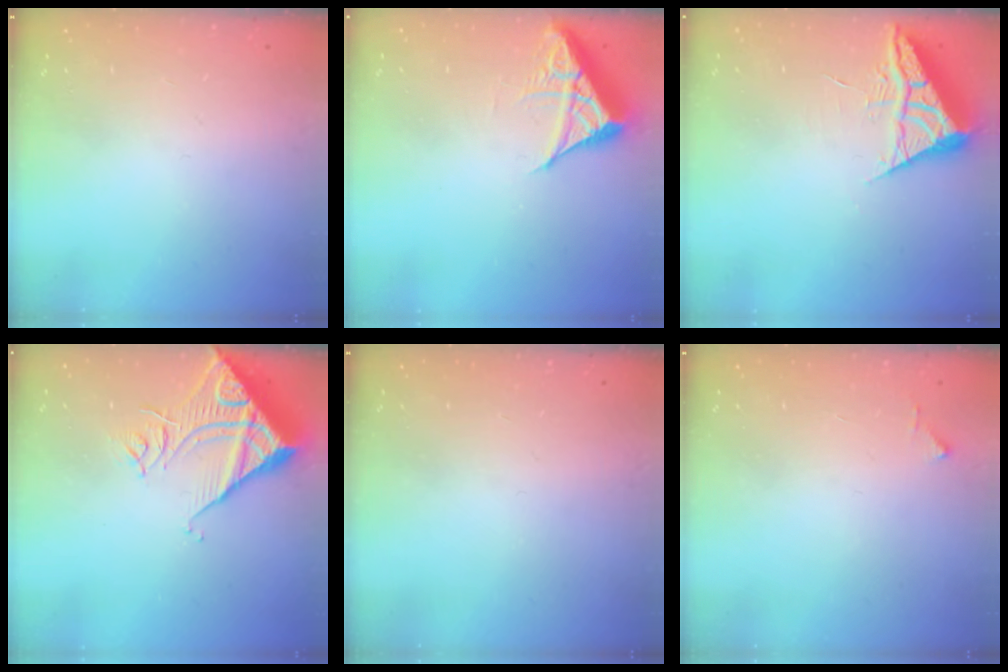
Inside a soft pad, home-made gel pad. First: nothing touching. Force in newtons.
{"total": 6.9, "press": 6.8, "slide": 0.6}
{"total": 6.3, "press": 6.3, "slide": 0.9}
{"total": 13.9, "press": 13.8, "slide": 1.7}
{"total": 0.0}
{"total": 3.4, "press": 3.4, "slide": 0.4}